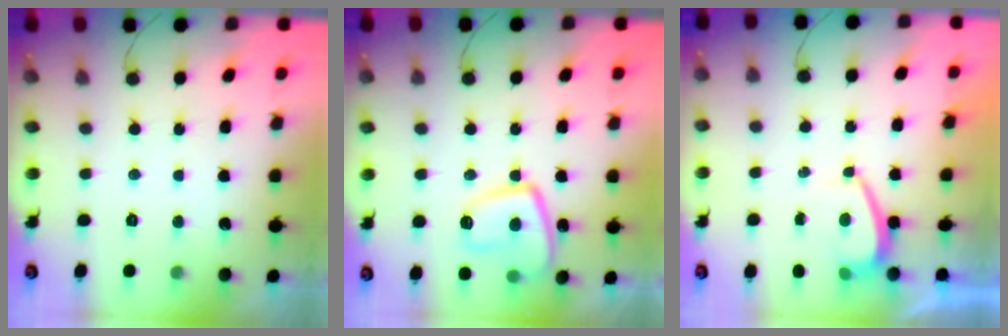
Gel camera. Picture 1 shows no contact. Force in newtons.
{"total": 11.6, "press": 11.5, "slide": 1.5}
{"total": 1.2, "press": 1.1, "slide": 0.5}